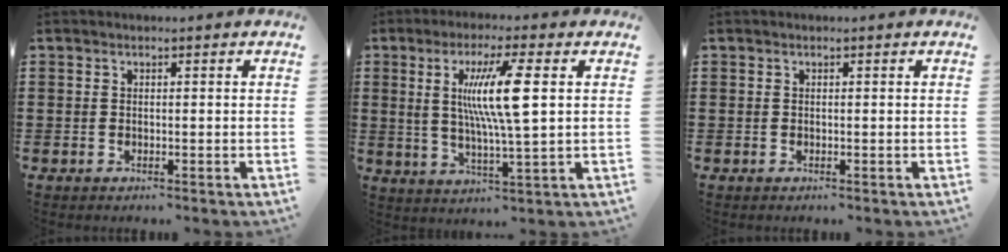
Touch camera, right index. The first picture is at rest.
{"total": 10.4, "force": [2.4, 1.0, 10.1], "torque": [-0.202, 0.003, 0.031]}
{"total": 0.0}